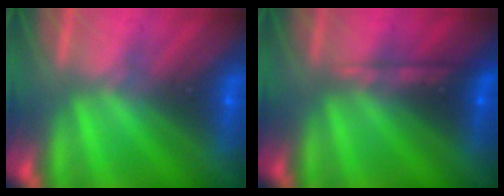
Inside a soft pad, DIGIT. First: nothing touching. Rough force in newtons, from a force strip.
{"total": 2.2}